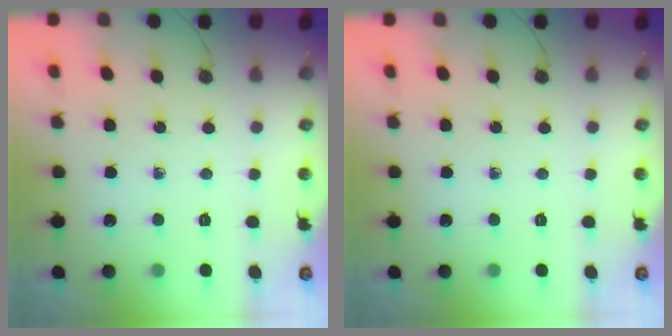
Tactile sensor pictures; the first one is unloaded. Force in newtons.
{"total": 0.0}